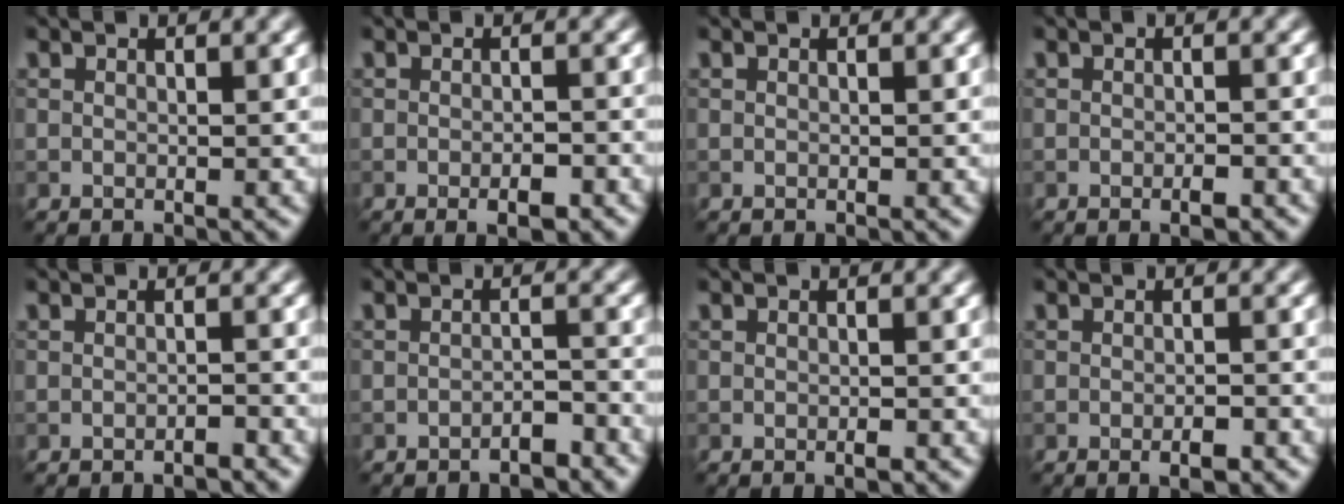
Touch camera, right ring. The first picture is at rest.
{"total": 2.3, "force": [-1.0, 0.5, 2.0], "torque": [-0.027, -0.003, -0.015]}
{"total": 0.0}
{"total": 1.4, "force": [-0.7, 0.3, 1.2], "torque": [-0.017, -0.003, -0.012]}
{"total": 1.1, "force": [-0.9, 0.1, 0.5], "torque": [-0.003, 0.003, -0.017]}
{"total": 2.0, "force": [-1.6, 0.4, 1.0], "torque": [-0.010, 0.007, -0.027]}
{"total": 0.9, "force": [-0.4, 0.1, 0.7], "torque": [-0.010, -0.001, -0.006]}
{"total": 1.9, "force": [-0.9, 0.4, 1.7], "torque": [-0.021, -0.002, -0.014]}